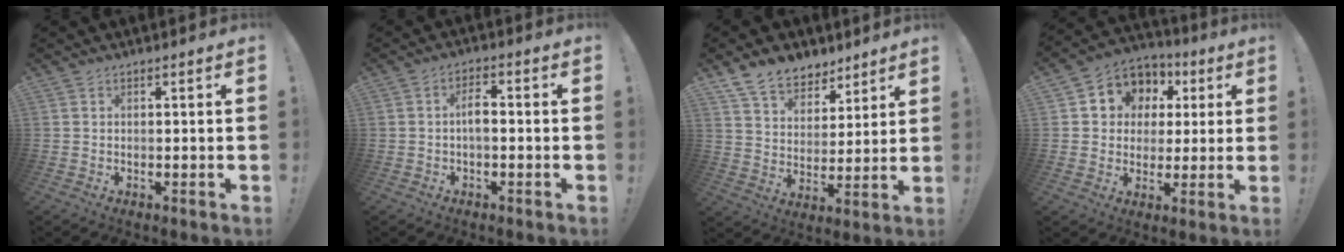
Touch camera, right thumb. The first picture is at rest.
{"total": 4.3, "force": [-0.3, 1.9, 3.9], "torque": [-0.069, 0.001, -0.010]}
{"total": 11.6, "force": [9.0, 6.8, 3.0], "torque": [-0.062, -0.061, 0.175]}
{"total": 8.7, "force": [1.8, 8.1, 2.7], "torque": [-0.032, -0.013, 0.039]}